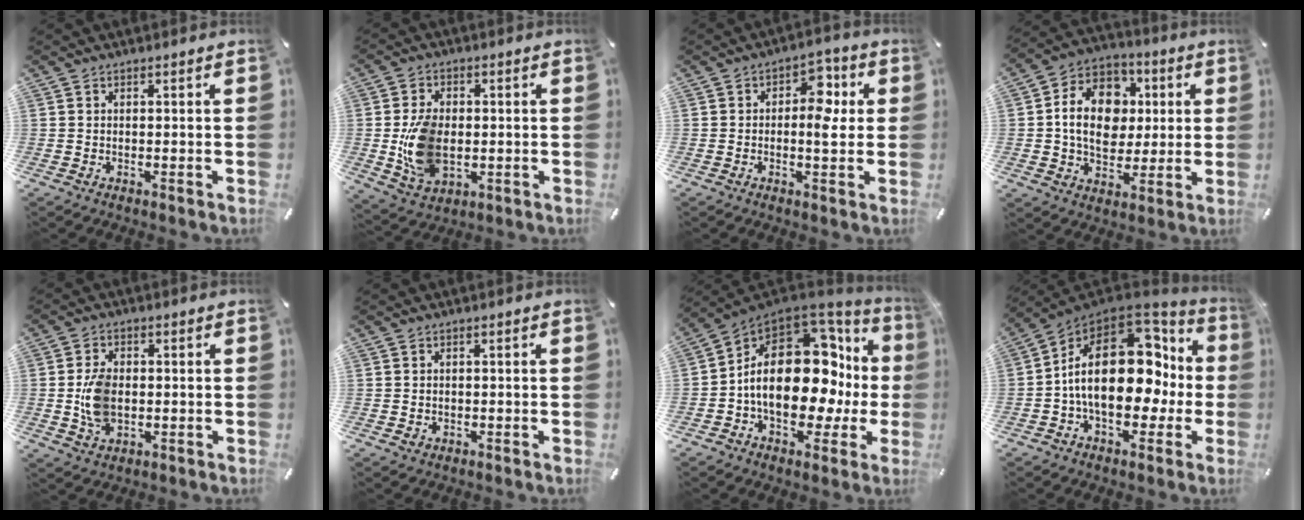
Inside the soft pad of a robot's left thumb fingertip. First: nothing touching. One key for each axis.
{"total": 11.4, "fx": -0.9, "fy": 8.0, "fz": 8.1, "tx": -0.174, "ty": 0.003, "tz": -0.012}
{"total": 7.7, "fx": 0.4, "fy": 4.7, "fz": 6.1, "tx": -0.062, "ty": -0.007, "tz": -0.003}
{"total": 15.0, "fx": 0.9, "fy": 12.2, "fz": 8.7, "tx": -0.157, "ty": 0.012, "tz": 0.019}
{"total": 7.7, "fx": -0.4, "fy": 5.2, "fz": 5.6, "tx": -0.126, "ty": -0.004, "tz": -0.010}
{"total": 1.0, "fx": -0.1, "fy": 0.9, "fz": 0.4, "tx": -0.009, "ty": 0.004, "tz": -0.004}
{"total": 22.1, "fx": 0.2, "fy": 13.8, "fz": 17.3, "tx": -0.285, "ty": -0.013, "tz": 0.008}
{"total": 25.1, "fx": 2.0, "fy": 15.4, "fz": 19.7, "tx": -0.334, "ty": -0.007, "tz": 0.044}